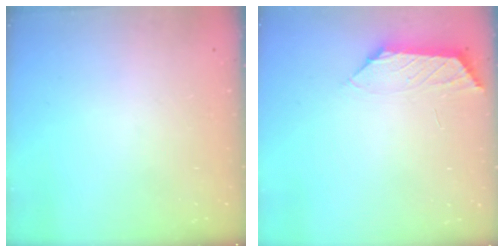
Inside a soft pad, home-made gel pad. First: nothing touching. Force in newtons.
{"total": 1.8, "press": 1.7, "slide": 0.5}